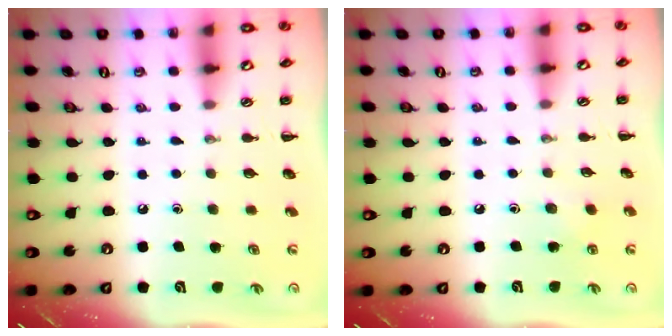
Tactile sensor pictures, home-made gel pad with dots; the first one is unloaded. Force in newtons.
{"total": 2.6, "press": 2.5, "slide": 0.8}